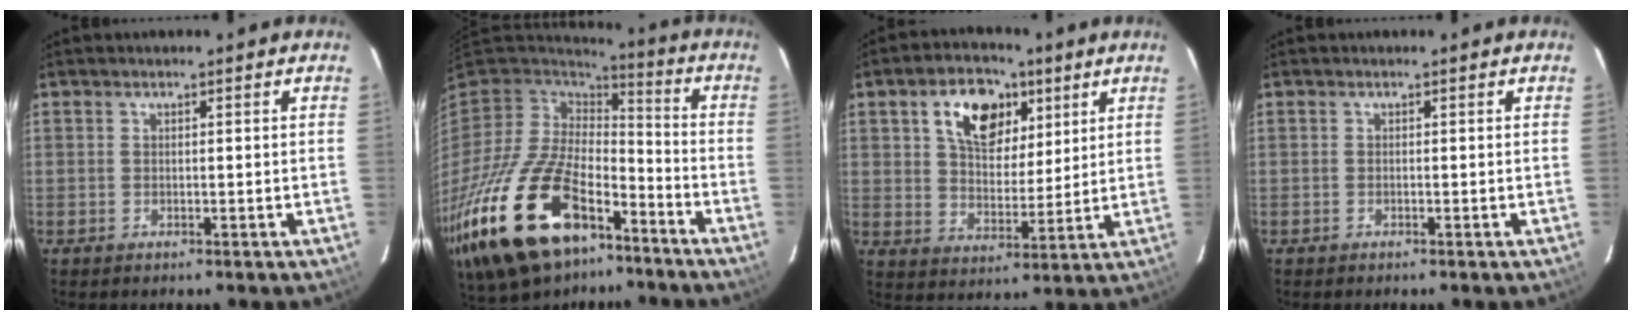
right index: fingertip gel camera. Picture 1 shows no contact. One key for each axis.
{"total": 29.4, "fx": -17.1, "fy": 14.8, "fz": 18.8, "tx": -0.407, "ty": -0.042, "tz": -0.281}
{"total": 12.7, "fx": 5.8, "fy": 7.8, "fz": 8.1, "tx": -0.133, "ty": 0.020, "tz": 0.100}
{"total": 0.0}